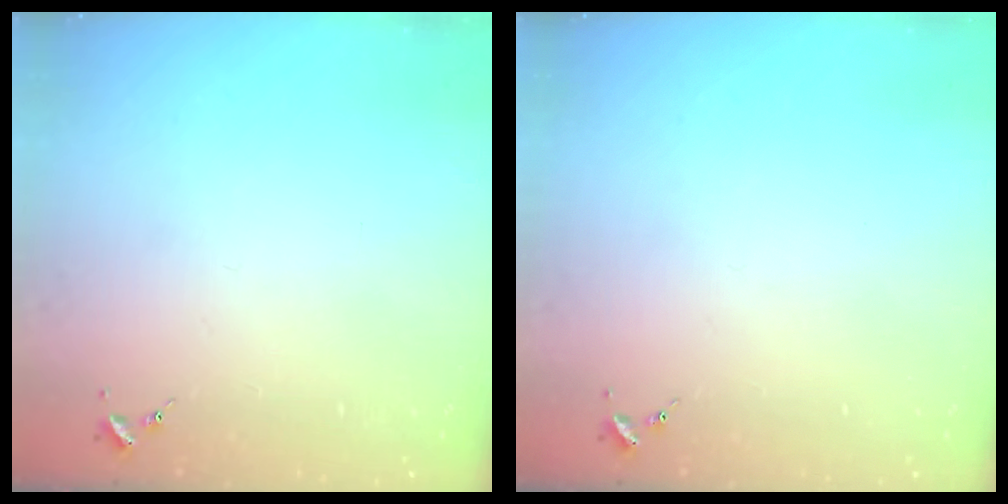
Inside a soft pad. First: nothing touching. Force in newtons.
{"total": 0.0}